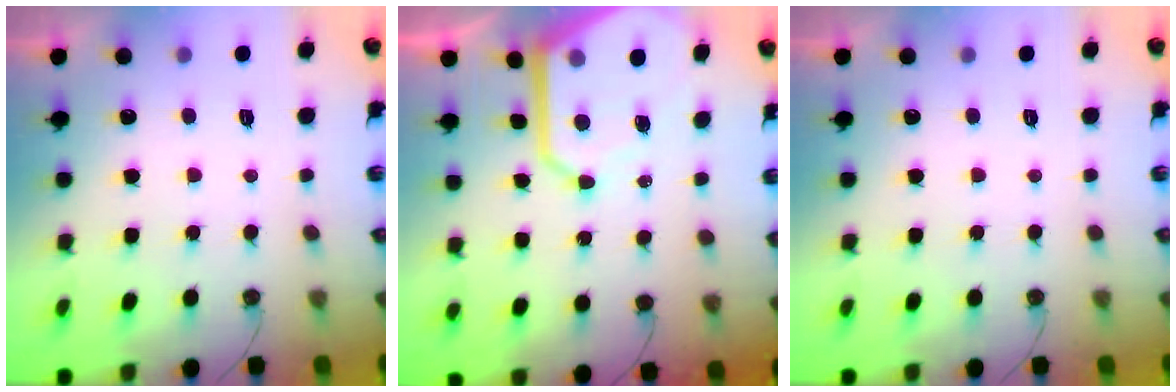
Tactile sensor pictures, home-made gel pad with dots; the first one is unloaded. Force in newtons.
{"total": 15.0, "press": 14.9, "slide": 1.3}
{"total": 0.0}